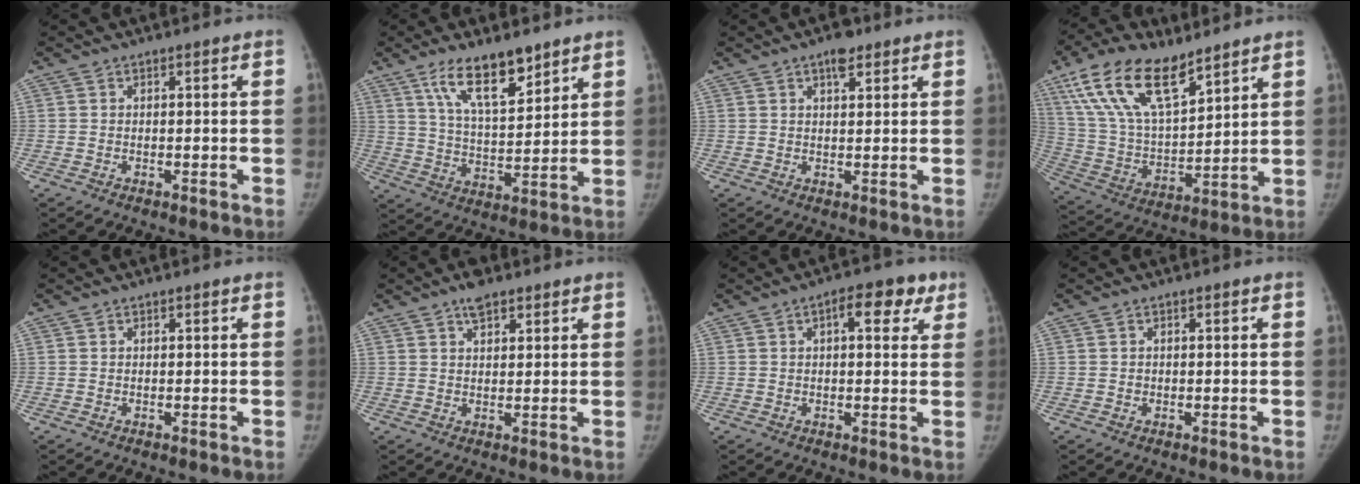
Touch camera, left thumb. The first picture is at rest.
{"total": 12.4, "force": [8.3, 4.3, 8.2], "torque": [-0.119, -0.049, 0.153]}
{"total": 3.6, "force": [2.2, 1.6, 2.3], "torque": [-0.023, -0.008, 0.032]}
{"total": 19.6, "force": [12.1, 8.4, 12.9], "torque": [-0.226, -0.041, 0.236]}
{"total": 0.0}
{"total": 4.1, "force": [2.7, 2.0, 2.2], "torque": [-0.023, -0.009, 0.043]}
{"total": 7.6, "force": [3.2, 3.6, 5.8], "torque": [-0.053, 0.004, 0.036]}
{"total": 0.7, "force": [-0.1, 0.7, 0.1], "torque": [0.001, 0.003, -0.001]}